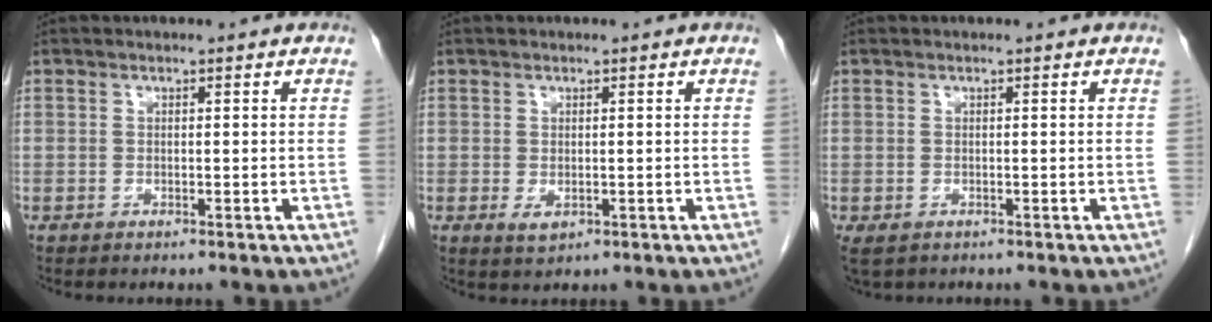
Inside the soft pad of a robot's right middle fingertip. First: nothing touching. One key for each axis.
{"total": 1.9, "fx": -0.5, "fy": 1.1, "fz": 1.4, "tx": -0.023, "ty": -0.003, "tz": -0.002}
{"total": 2.2, "fx": -1.2, "fy": 1.3, "fz": 1.3, "tx": -0.024, "ty": -0.005, "tz": -0.014}